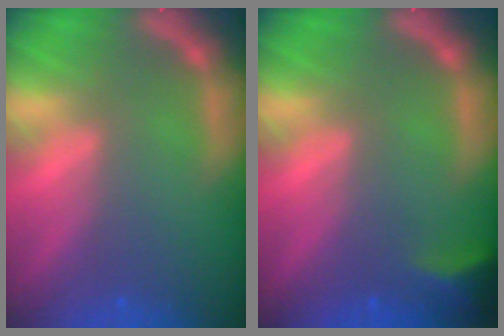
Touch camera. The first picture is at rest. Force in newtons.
{"total": 2.9}